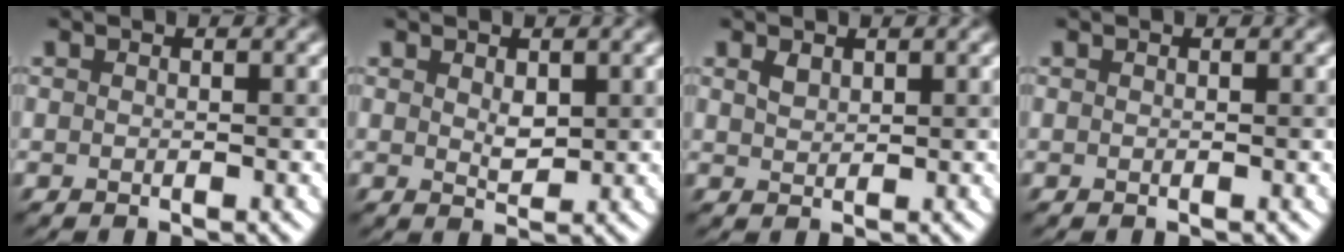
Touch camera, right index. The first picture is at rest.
{"total": 1.6, "force": [0.7, 0.8, 1.1], "torque": [-0.021, -0.004, 0.017]}
{"total": 1.2, "force": [0.8, 0.6, 0.6], "torque": [-0.015, 0.001, 0.020]}
{"total": 0.0}